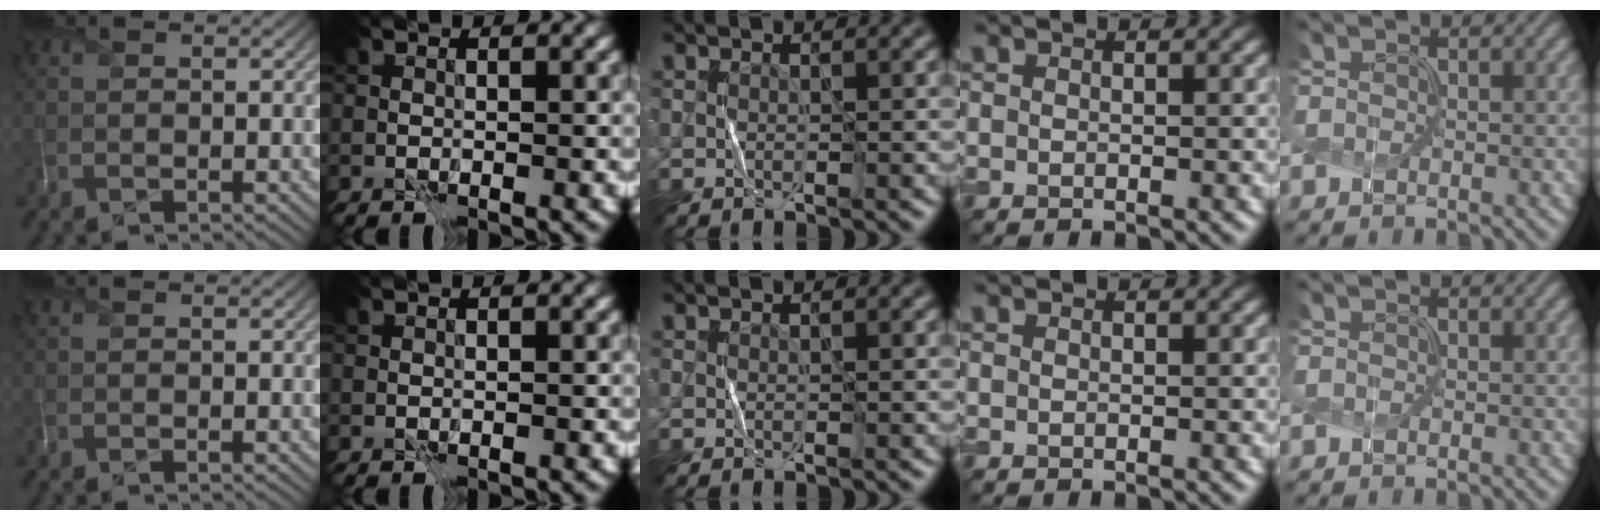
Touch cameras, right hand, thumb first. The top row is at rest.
{}